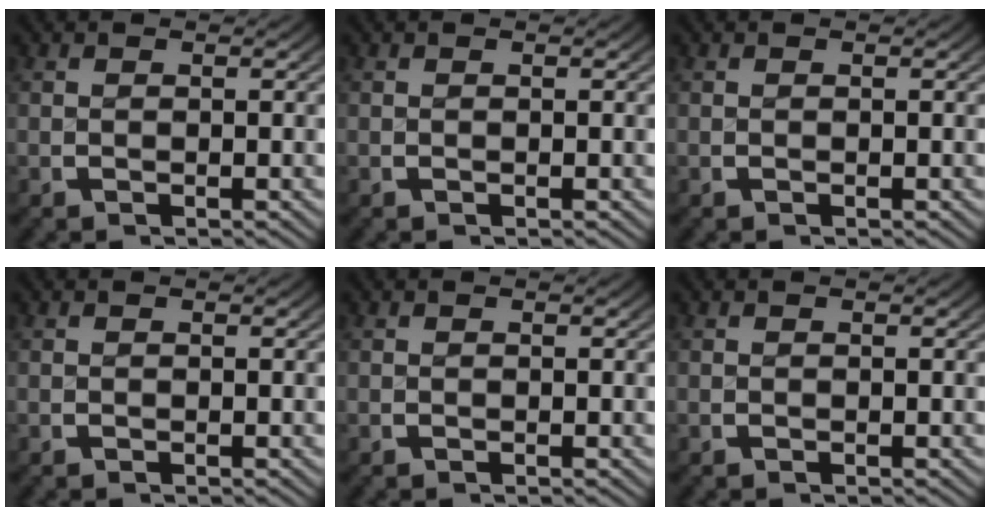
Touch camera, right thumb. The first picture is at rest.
{"total": 0.0}
{"total": 0.0}
{"total": 0.0}
{"total": 0.0}
{"total": 0.0}